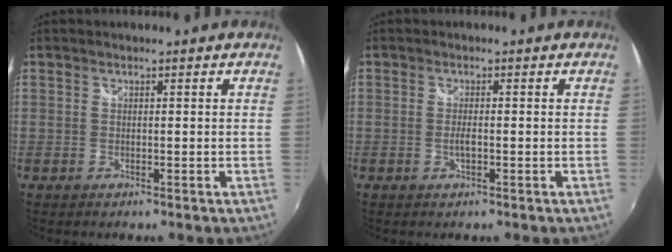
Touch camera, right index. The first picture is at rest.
{"total": 1.7, "force": [-0.4, 0.4, 1.6], "torque": [-0.033, -0.001, -0.009]}